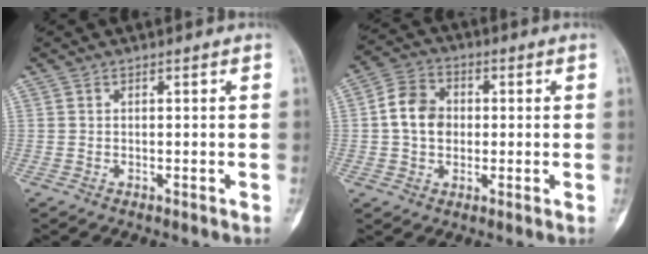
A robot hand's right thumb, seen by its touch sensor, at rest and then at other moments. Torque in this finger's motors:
{"motor_torque": [0.06, 0.08, 0.83, 0.09, 0.05]}